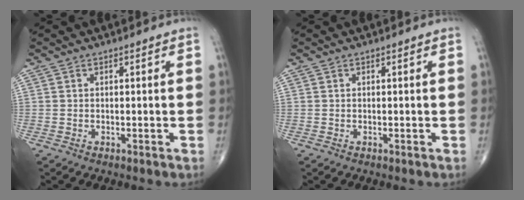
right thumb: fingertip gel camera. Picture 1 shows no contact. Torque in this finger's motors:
{"motor_torque": [0.09, 0.10, -0.08, -0.03, 0.00]}